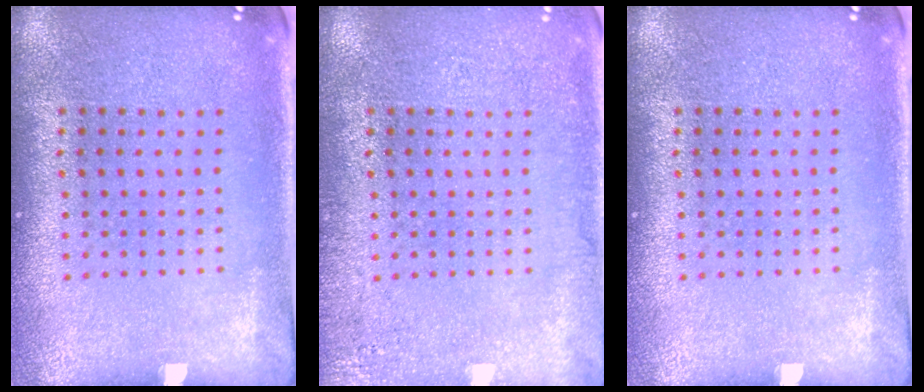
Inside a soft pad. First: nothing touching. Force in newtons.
{"total": 2.0, "press": 2.0, "slide": 0.3}
{"total": 0.0}